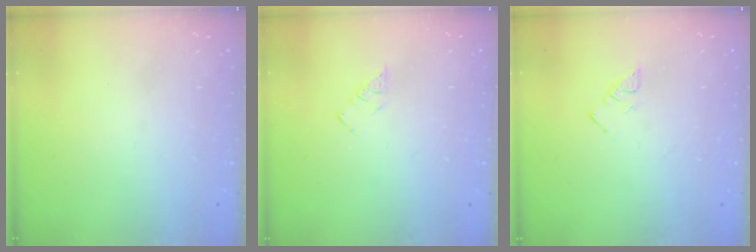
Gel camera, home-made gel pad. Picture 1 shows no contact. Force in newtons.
{"total": 2.6, "press": 2.6, "slide": 0.3}
{"total": 3.2, "press": 3.2, "slide": 0.4}